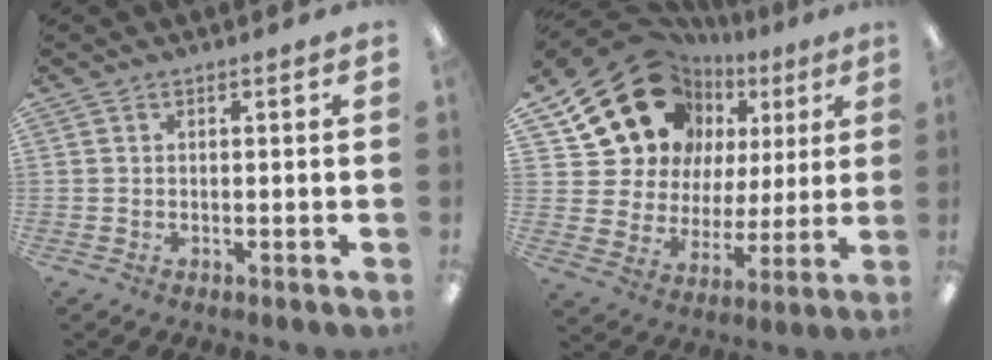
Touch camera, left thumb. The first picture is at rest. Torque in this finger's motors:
{"motor_torque": [0.64, 0.78, 1.40, -1.36, 0.12]}